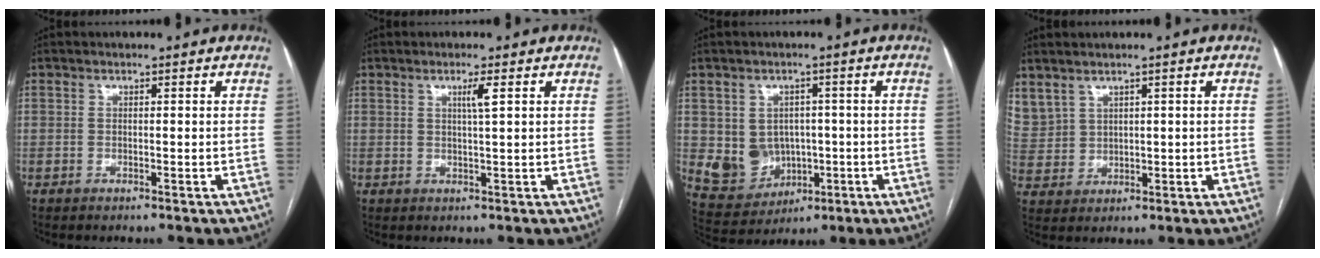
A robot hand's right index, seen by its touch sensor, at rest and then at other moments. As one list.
[{"total": 2.3, "force": [0.8, -0.4, 2.1], "torque": [-0.038, -0.002, 0.015]}, {"total": 7.8, "force": [-0.4, 7.0, 3.3], "torque": [-0.064, 0.019, 0.016]}, {"total": 8.4, "force": [4.9, 6.0, 3.3], "torque": [-0.104, 0.018, 0.122]}]